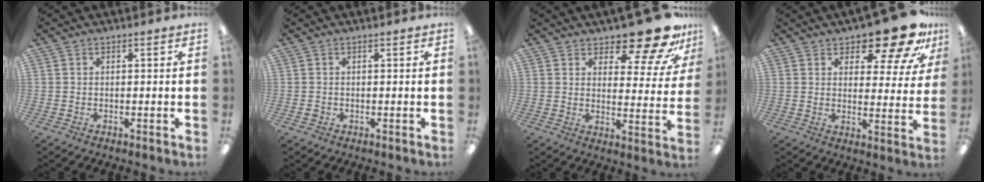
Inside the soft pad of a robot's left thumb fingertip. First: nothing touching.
{"total": 0.5, "force": [-0.1, 0.5, 0.1], "torque": [-0.002, 0.003, -0.003]}
{"total": 15.0, "force": [12.1, 5.0, 7.5], "torque": [-0.100, -0.094, 0.202]}
{"total": 13.6, "force": [10.6, 5.0, 6.9], "torque": [-0.092, -0.074, 0.181]}